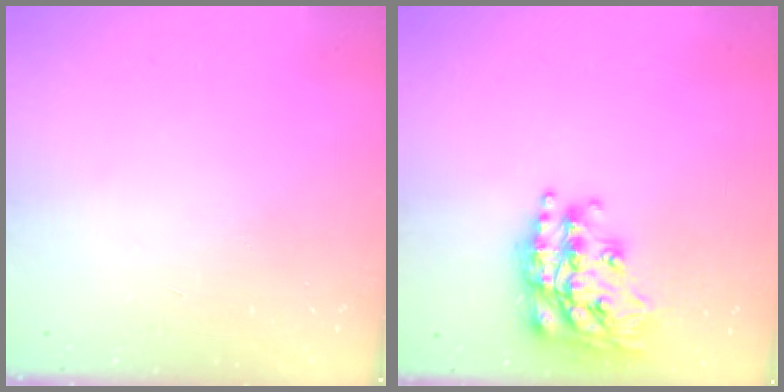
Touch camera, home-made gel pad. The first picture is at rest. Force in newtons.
{"total": 20.4, "press": 20.4, "slide": 1.4}